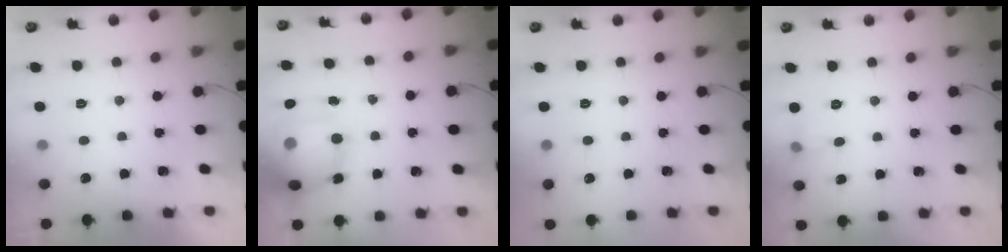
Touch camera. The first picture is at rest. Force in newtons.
{"total": 17.9, "press": 16.9, "slide": 5.7}
{"total": 0.0}
{"total": 3.9, "press": 3.8, "slide": 1.2}